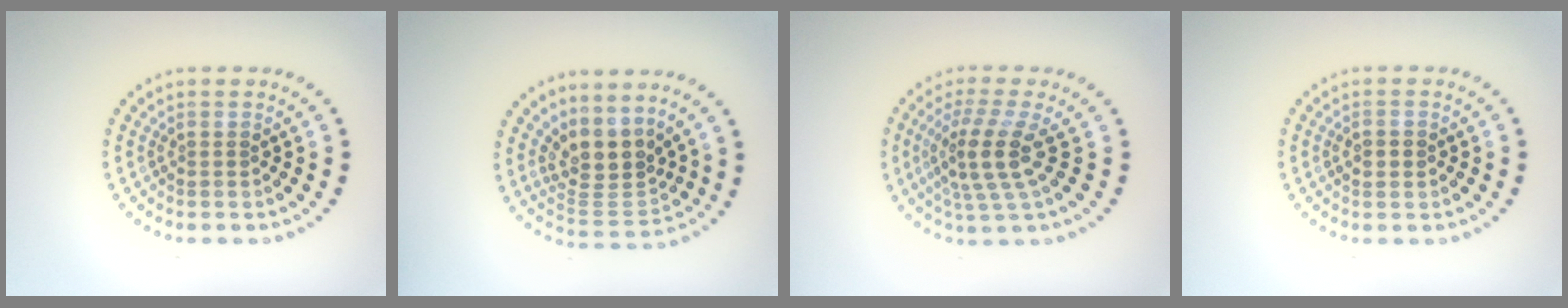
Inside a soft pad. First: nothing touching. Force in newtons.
{"total": 4.0, "press": 3.1, "slide": 2.5}
{"total": 4.2, "press": 3.1, "slide": 2.8}
{"total": 1.8, "press": 1.8, "slide": 0.1}